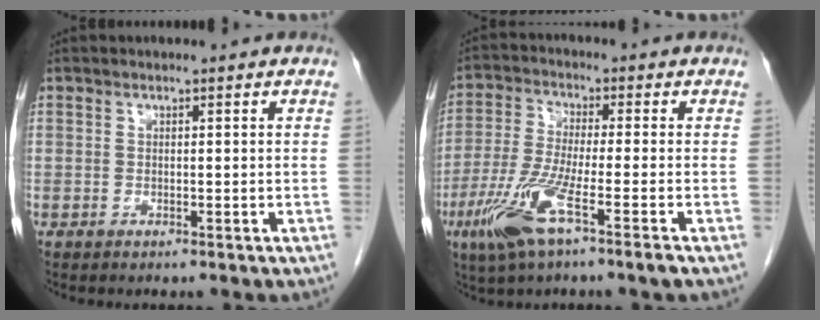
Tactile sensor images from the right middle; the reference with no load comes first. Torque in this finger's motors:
{"motor_torque": [1.49, -0.65, 0.67, 0.21]}